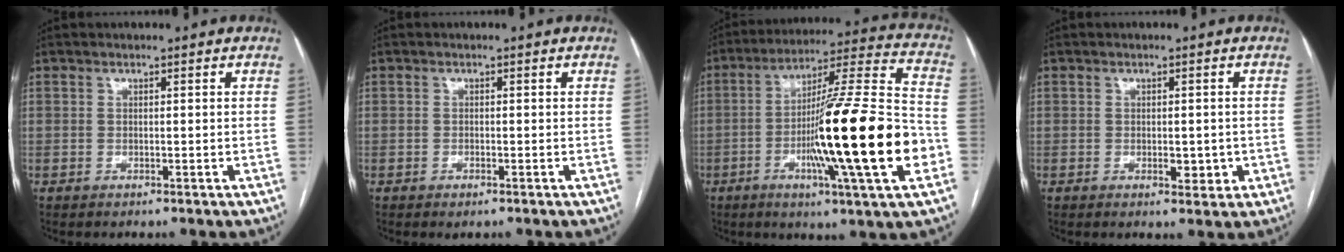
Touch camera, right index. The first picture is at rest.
{"total": 0.8, "force": [-0.6, 0.2, 0.5], "torque": [-0.006, -0.001, -0.006]}
{"total": 24.3, "force": [-6.0, 0.0, 23.6], "torque": [-0.358, -0.014, -0.107]}
{"total": 3.0, "force": [-0.7, 1.4, 2.6], "torque": [-0.035, -0.002, -0.004]}